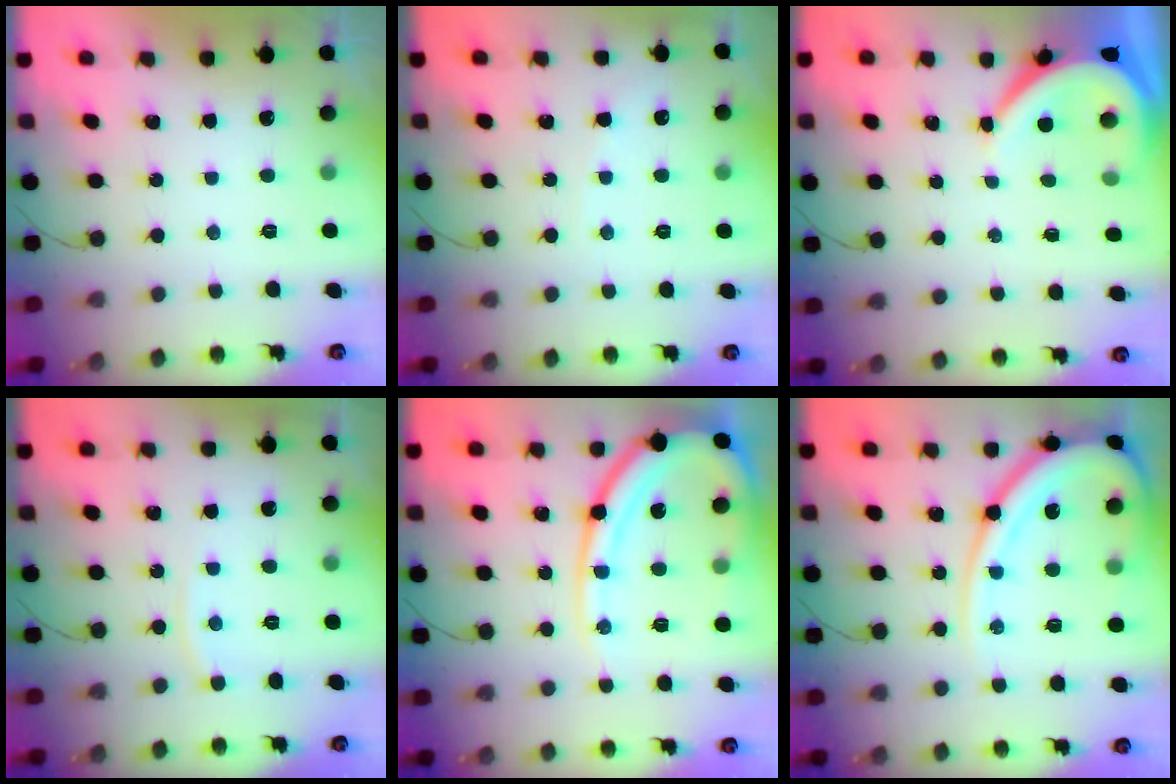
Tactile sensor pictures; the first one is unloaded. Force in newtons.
{"total": 2.9, "press": 2.9, "slide": 0.4}
{"total": 6.6, "press": 6.6, "slide": 0.4}
{"total": 3.1, "press": 3.1, "slide": 0.3}
{"total": 17.2, "press": 17.1, "slide": 1.9}
{"total": 16.9, "press": 16.8, "slide": 1.9}